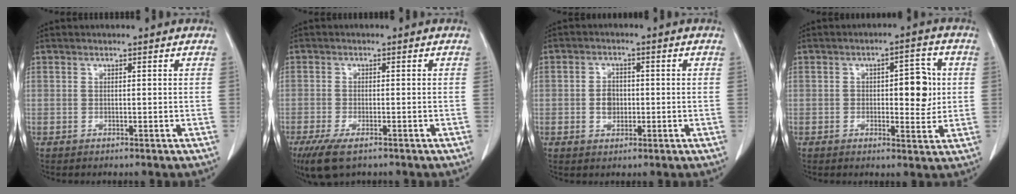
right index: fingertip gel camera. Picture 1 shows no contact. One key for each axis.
{"total": 6.4, "fx": -4.3, "fy": 1.9, "fz": 4.3, "tx": -0.079, "ty": -0.016, "tz": -0.070}
{"total": 3.2, "fx": -0.5, "fy": 2.4, "fz": 2.1, "tx": -0.037, "ty": 0.003, "tz": -0.007}
{"total": 6.8, "fx": 0.6, "fy": 2.8, "fz": 6.1, "tx": -0.074, "ty": 0.011, "tz": 0.009}